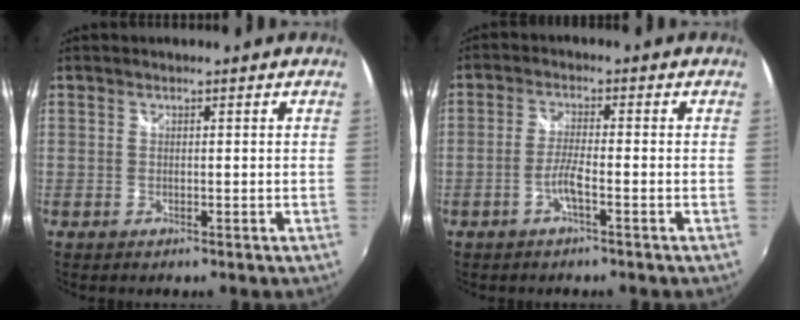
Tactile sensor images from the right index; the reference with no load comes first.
{"total": 3.6, "force": [-1.8, 0.0, 3.2], "torque": [-0.070, 0.000, -0.035]}